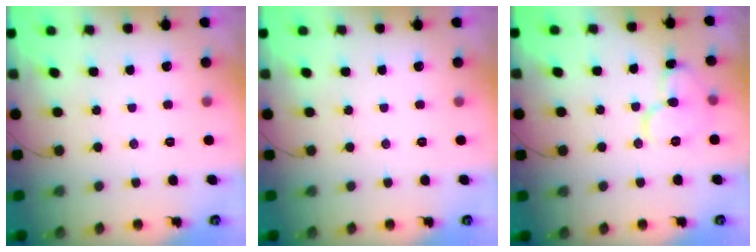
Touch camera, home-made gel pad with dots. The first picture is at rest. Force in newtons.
{"total": 0.0}
{"total": 11.0, "press": 11.0, "slide": 1.0}